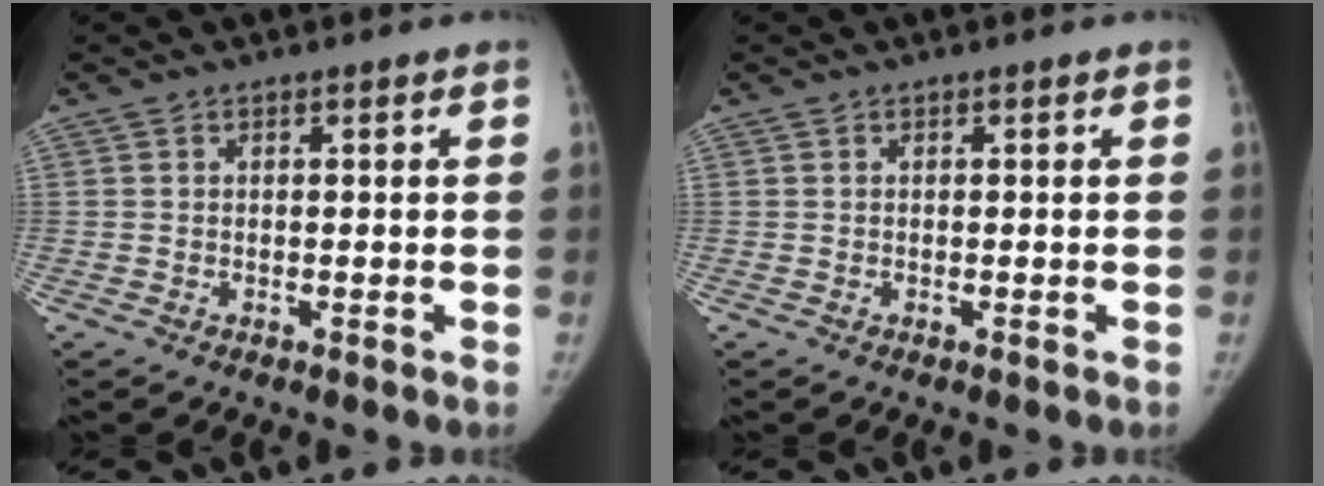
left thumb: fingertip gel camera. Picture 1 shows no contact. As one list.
[{"total": 0.0}]